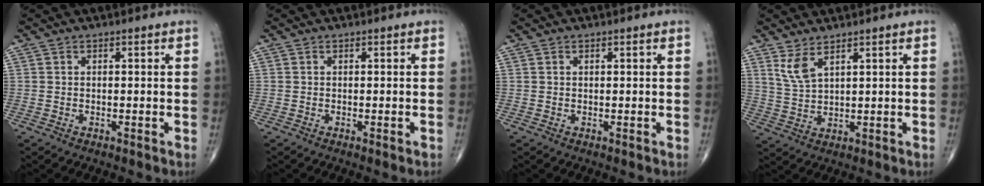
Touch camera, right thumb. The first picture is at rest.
{"total": 0.7, "force": [-0.3, 0.0, 0.6], "torque": [-0.011, -0.002, -0.003]}
{"total": 0.0}
{"total": 4.5, "force": [2.9, 1.4, 3.1], "torque": [-0.069, -0.020, 0.068]}